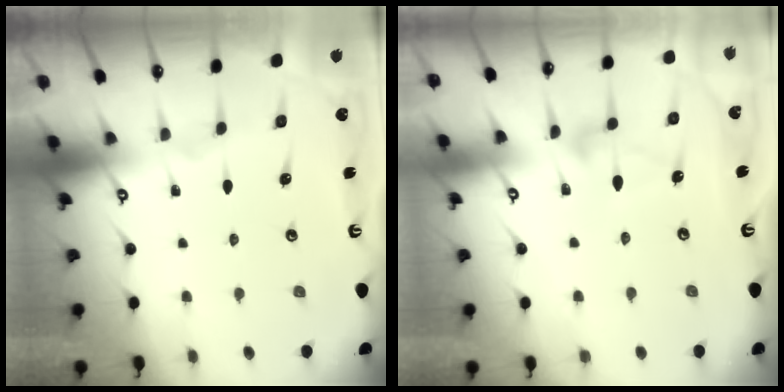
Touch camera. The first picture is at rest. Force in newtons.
{"total": 6.8, "press": 6.8, "slide": 0.3}